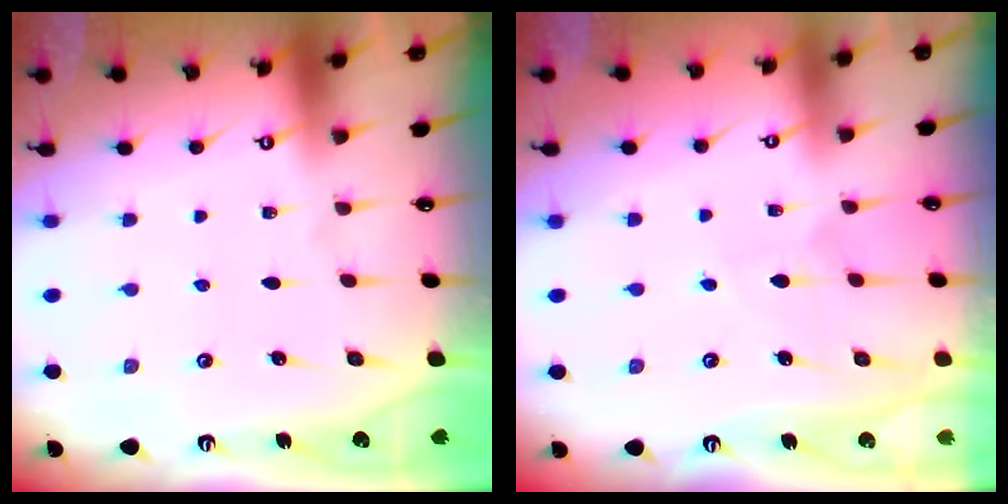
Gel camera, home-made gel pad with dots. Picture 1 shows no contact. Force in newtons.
{"total": 3.8, "press": 3.8, "slide": 0.4}